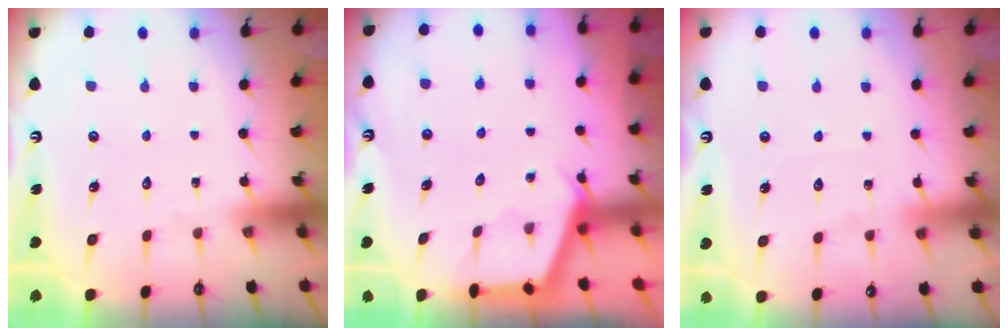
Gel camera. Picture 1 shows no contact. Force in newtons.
{"total": 2.9, "press": 2.9, "slide": 0.3}
{"total": 3.0, "press": 3.0, "slide": 0.5}